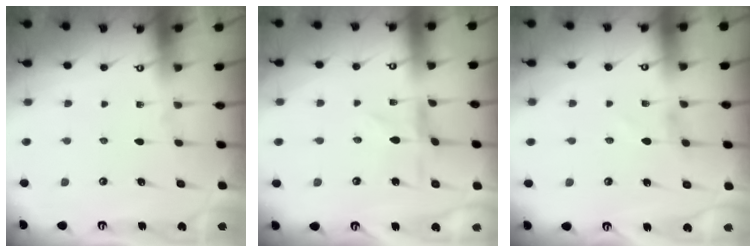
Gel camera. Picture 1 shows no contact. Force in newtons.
{"total": 1.3, "press": 1.2, "slide": 0.3}
{"total": 1.1, "press": 1.1, "slide": 0.1}